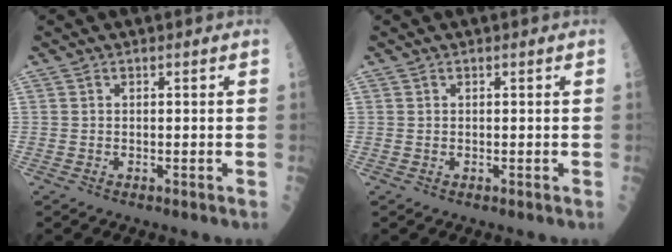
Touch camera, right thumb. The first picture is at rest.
{"total": 0.0}